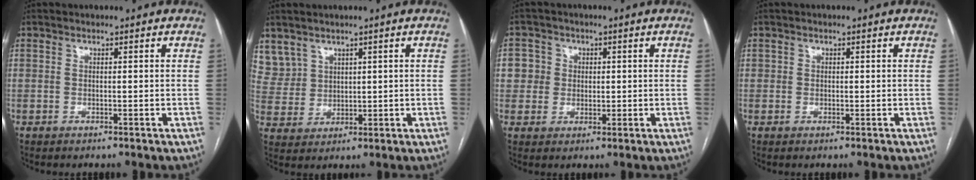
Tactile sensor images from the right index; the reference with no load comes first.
{"total": 6.7, "force": [4.6, 4.9, 0.5], "torque": [-0.019, 0.016, 0.111]}
{"total": 4.4, "force": [0.9, 4.3, 0.3], "torque": [0.008, 0.011, 0.017]}
{"total": 0.7, "force": [0.3, 0.7, 0.2], "torque": [0.005, 0.000, 0.002]}